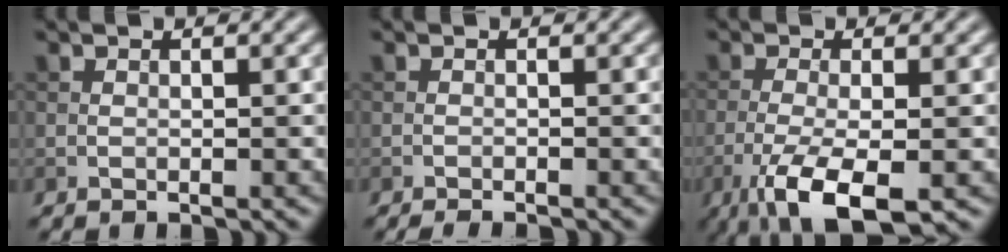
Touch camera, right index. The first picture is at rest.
{"total": 1.3, "force": [-1.1, 0.2, 0.7], "torque": [-0.003, 0.002, -0.016]}
{"total": 6.9, "force": [-3.3, 2.1, 5.7], "torque": [-0.115, -0.011, -0.061]}